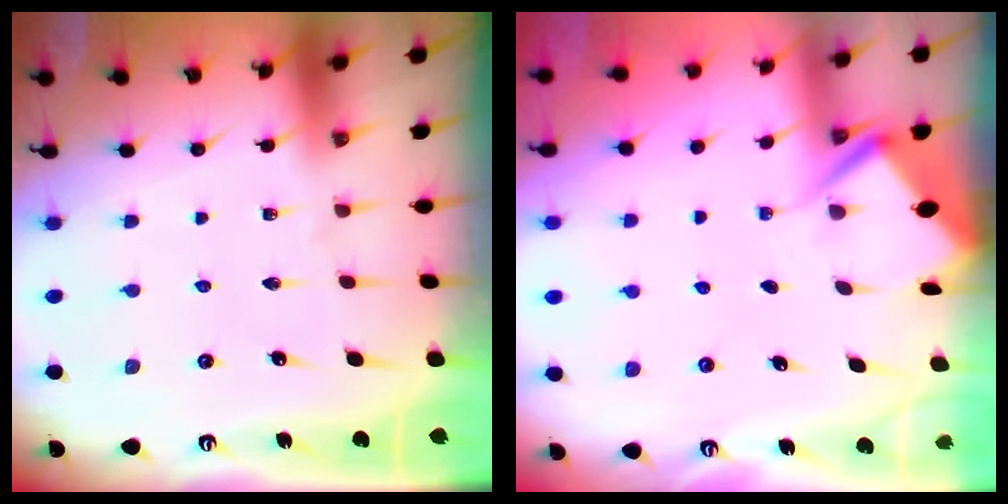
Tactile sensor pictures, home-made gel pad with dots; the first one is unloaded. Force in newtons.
{"total": 3.8, "press": 3.8, "slide": 0.4}